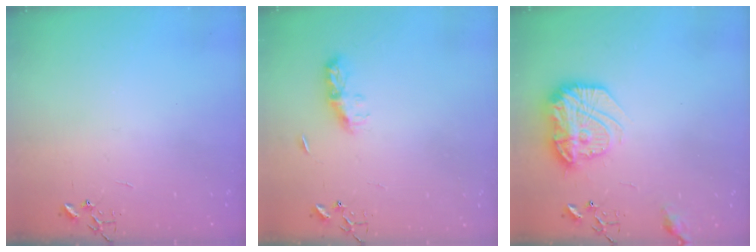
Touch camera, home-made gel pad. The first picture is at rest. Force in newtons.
{"total": 7.4, "press": 7.4, "slide": 0.4}
{"total": 18.4, "press": 18.3, "slide": 1.4}